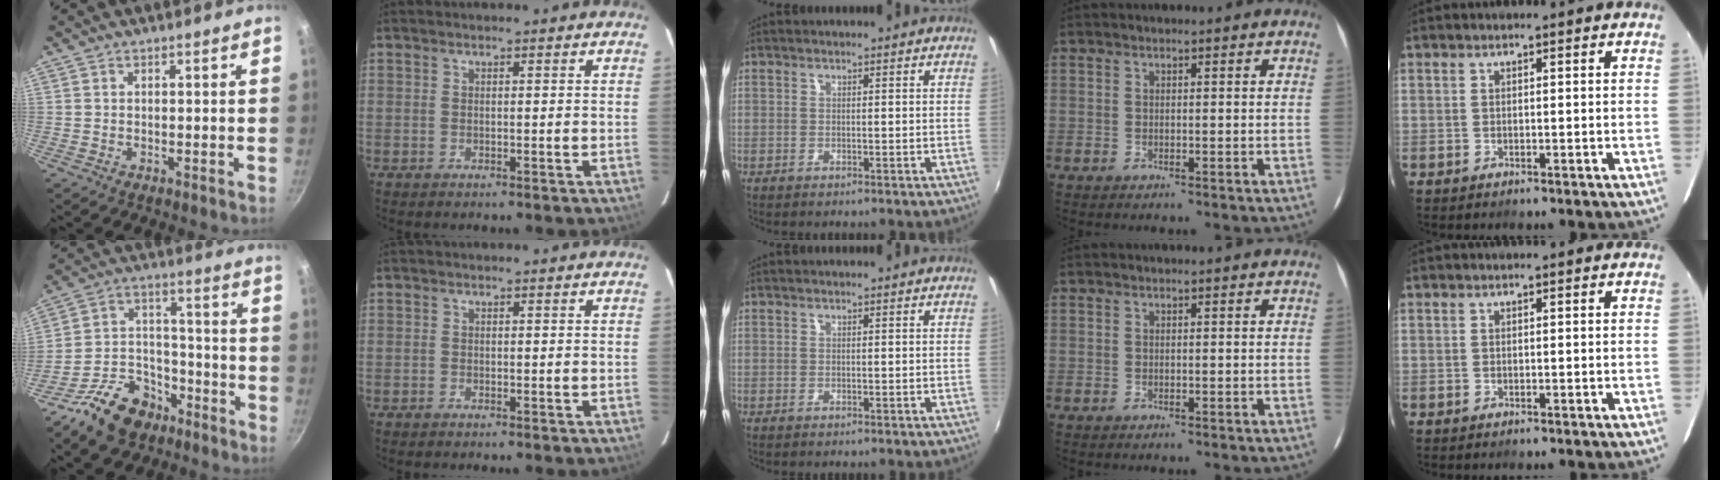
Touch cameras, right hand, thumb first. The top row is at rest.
{"thumb": {"total": 14.0, "force": [-9.4, 8.4, 6.1], "torque": [-0.081, 0.078, -0.161]}}